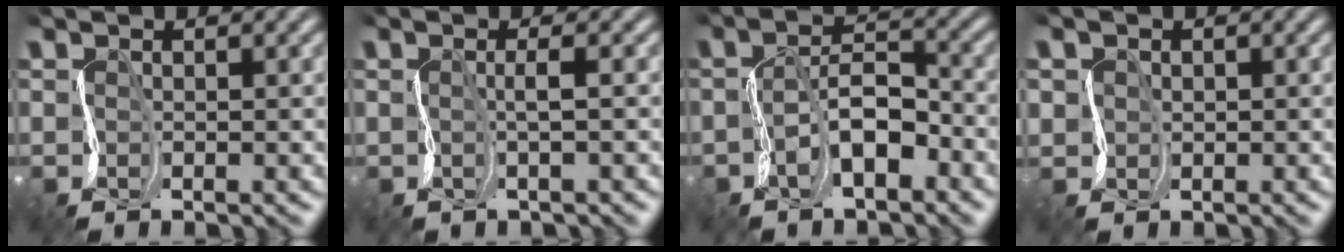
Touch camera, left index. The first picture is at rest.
{"total": 0.7, "force": [0.3, -0.6, -0.3], "torque": [-0.012, 0.005, 0.002]}
{"total": 2.7, "force": [-1.8, 1.0, 1.8], "torque": [-0.056, 0.015, -0.036]}
{"total": 1.1, "force": [-0.2, 0.3, -1.1], "torque": [0.007, 0.007, 0.005]}